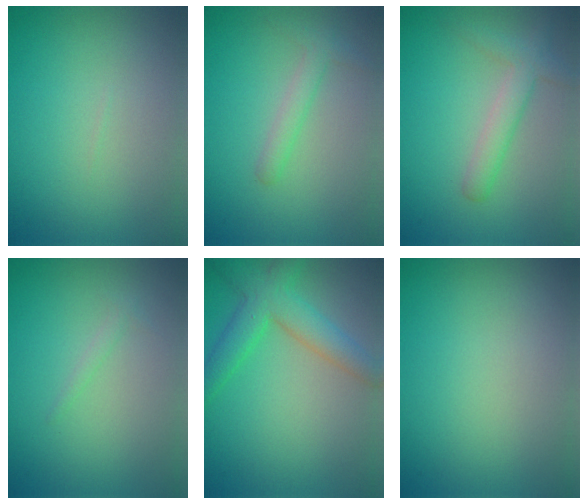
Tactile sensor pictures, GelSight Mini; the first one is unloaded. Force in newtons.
{"total": 1.8, "press": 1.8, "slide": 0.0}
{"total": 2.8, "press": 2.8, "slide": 0.1}
{"total": 0.6, "press": 0.6, "slide": 0.1}
{"total": 5.0, "press": 5.0, "slide": 0.1}
{"total": 0.0}